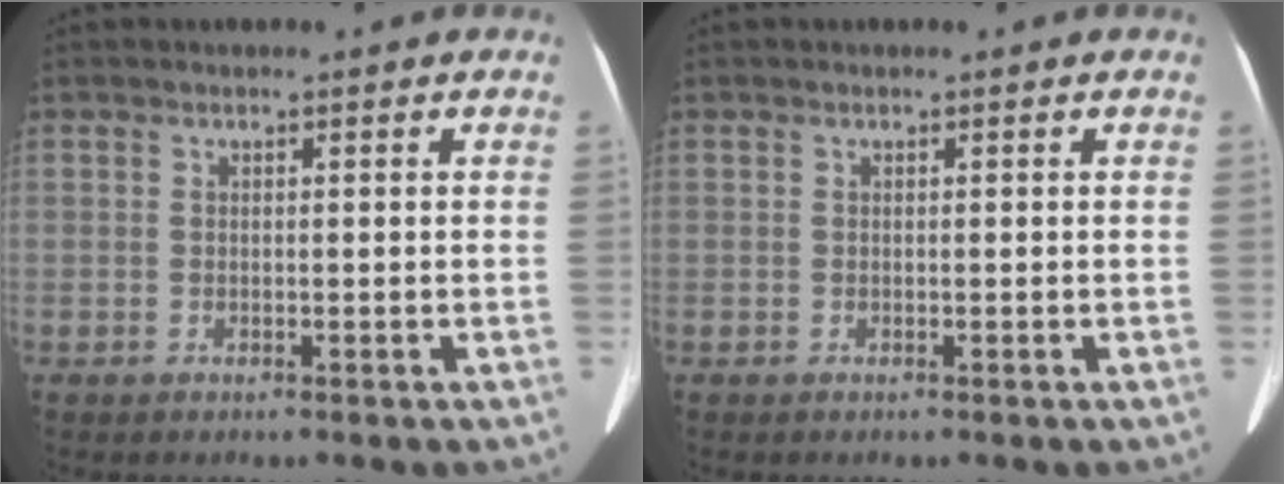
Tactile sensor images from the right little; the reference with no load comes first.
{"total": 0.0}